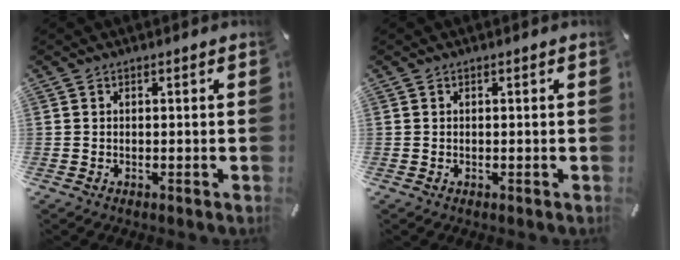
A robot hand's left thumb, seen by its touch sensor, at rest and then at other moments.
{"total": 0.0}